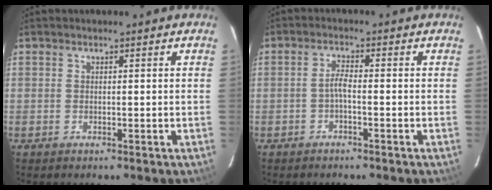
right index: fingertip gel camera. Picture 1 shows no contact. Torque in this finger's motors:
{"motor_torque": [0.49, -0.37, 0.33, 0.07]}